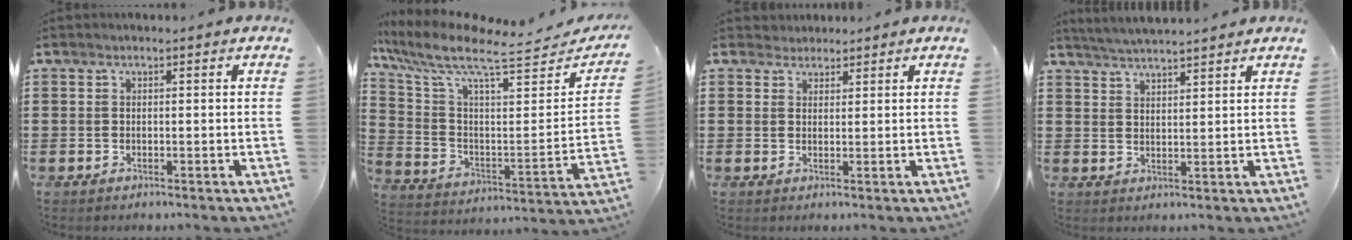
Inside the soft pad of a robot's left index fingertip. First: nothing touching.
{"total": 9.0, "force": [6.9, 1.4, 5.6], "torque": [-0.139, -0.060, 0.112]}
{"total": 2.0, "force": [1.7, 0.9, -0.2], "torque": [-0.002, 0.006, 0.035]}
{"total": 3.3, "force": [3.2, -0.6, 0.5], "torque": [-0.020, -0.010, 0.059]}